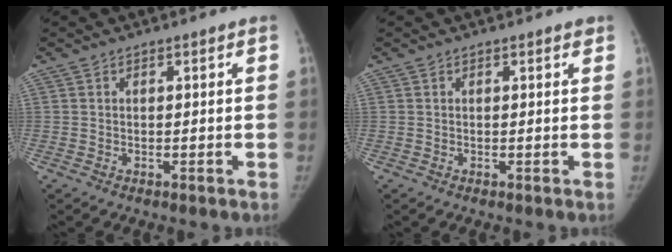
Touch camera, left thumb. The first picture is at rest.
{"total": 0.6, "force": [0.4, 0.3, 0.3], "torque": [-0.004, -0.001, 0.003]}